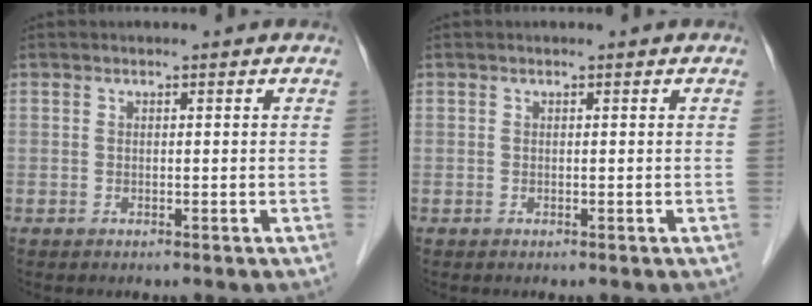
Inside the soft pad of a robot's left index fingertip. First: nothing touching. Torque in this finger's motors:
{"motor_torque": [-0.06, 0.06, 0.00, -0.01]}